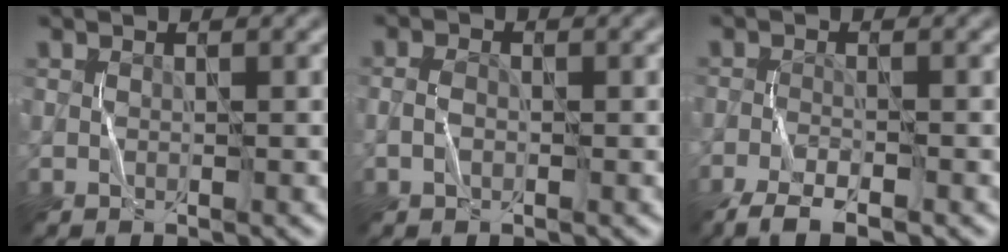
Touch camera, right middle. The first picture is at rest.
{"total": 0.9, "force": [-0.4, 0.6, 0.6], "torque": [-0.015, 0.001, -0.007]}
{"total": 3.7, "force": [-2.9, 0.8, 2.2], "torque": [-0.042, -0.009, -0.056]}